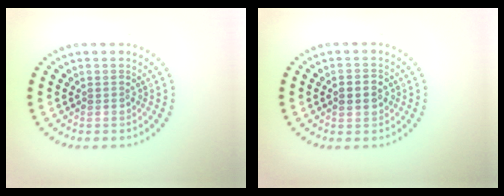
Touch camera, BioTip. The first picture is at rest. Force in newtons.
{"total": 2.8, "press": 2.8, "slide": 0.2}